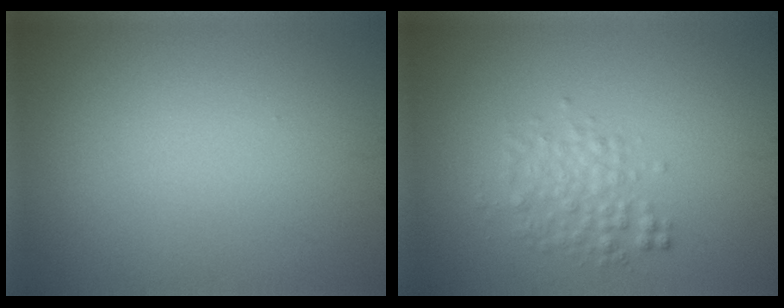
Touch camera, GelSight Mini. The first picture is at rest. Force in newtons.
{"total": 2.5, "press": 2.5, "slide": 0.0}